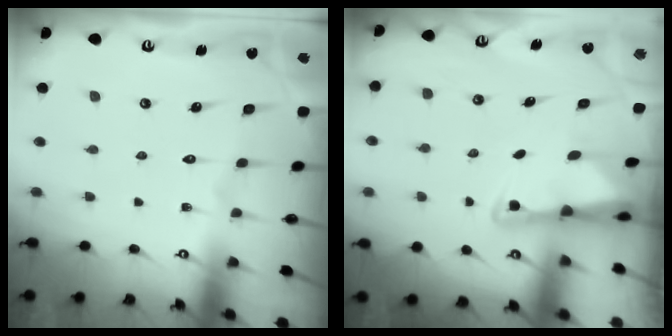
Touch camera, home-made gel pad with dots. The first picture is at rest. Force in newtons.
{"total": 2.4, "press": 2.3, "slide": 0.5}